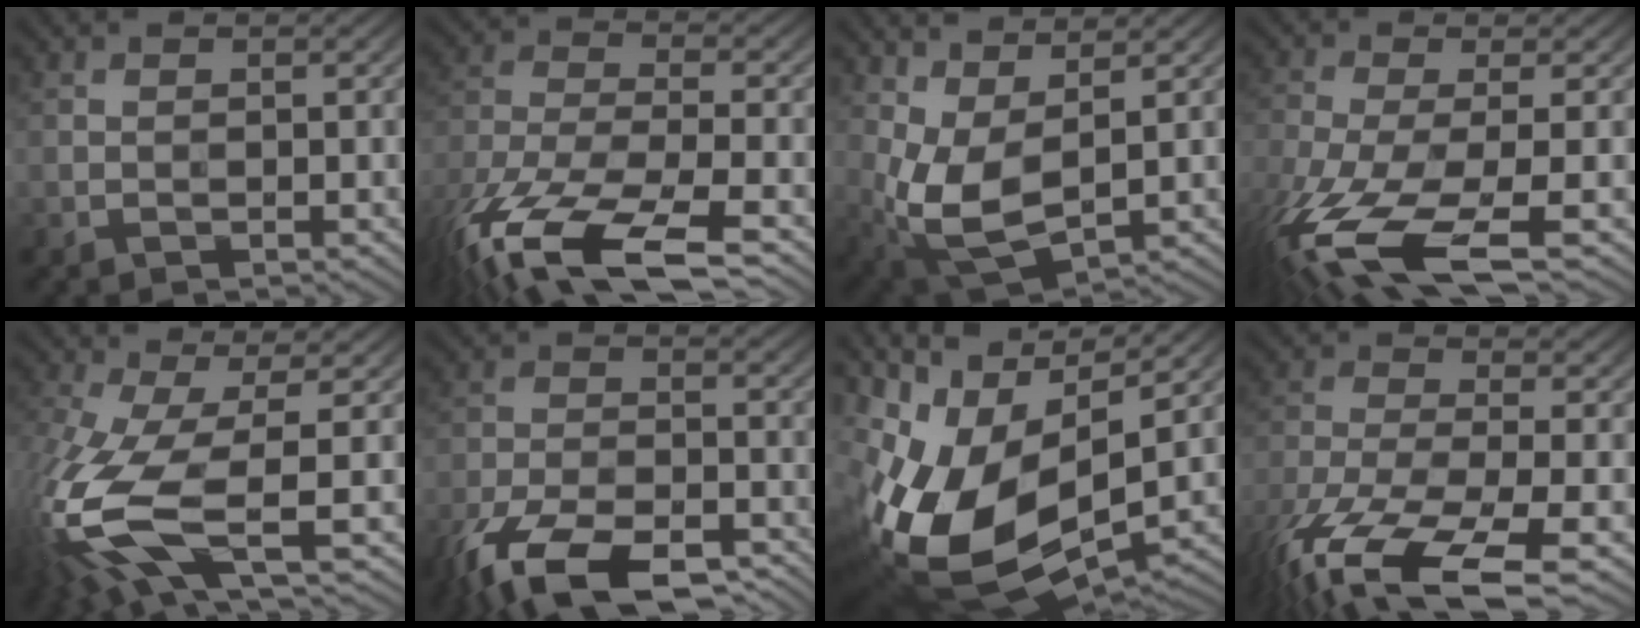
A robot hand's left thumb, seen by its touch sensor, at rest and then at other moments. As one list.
[{"total": 15.5, "force": [-10.6, 5.5, 9.8], "torque": [-0.251, -0.043, -0.177]}, {"total": 8.8, "force": [1.9, 4.5, 7.3], "torque": [-0.188, -0.005, 0.038]}, {"total": 12.9, "force": [-6.3, 4.0, 10.5], "torque": [-0.251, -0.027, -0.112]}, {"total": 12.5, "force": [-3.3, 4.4, 11.2], "torque": [-0.269, -0.025, -0.067]}, {"total": 15.5, "force": [-11.0, 6.4, 8.8], "torque": [-0.202, -0.043, -0.176]}, {"total": 16.7, "force": [-1.1, 9.1, 13.9], "torque": [-0.299, -0.030, 0.003]}, {"total": 14.0, "force": [-9.4, 4.6, 9.3], "torque": [-0.223, -0.030, -0.163]}]